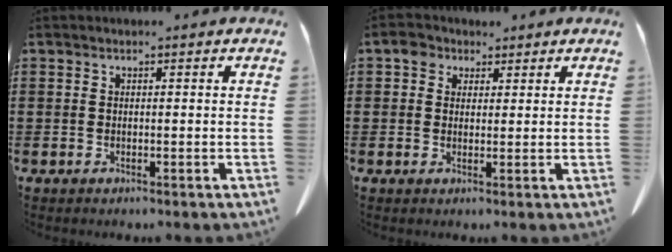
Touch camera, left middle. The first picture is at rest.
{"total": 2.9, "force": [1.9, 2.0, 0.9], "torque": [-0.019, 0.005, 0.033]}